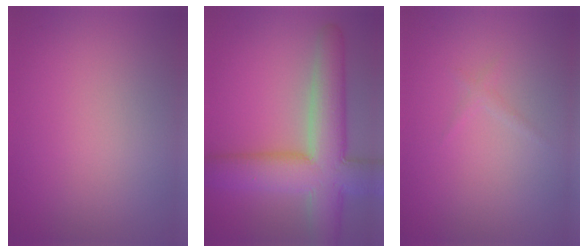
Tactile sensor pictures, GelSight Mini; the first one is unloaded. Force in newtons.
{"total": 9.8, "press": 9.8, "slide": 0.7}
{"total": 0.6, "press": 0.6, "slide": 0.1}